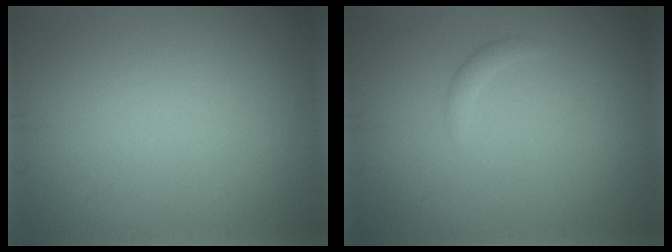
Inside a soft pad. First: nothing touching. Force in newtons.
{"total": 0.8, "press": 0.8, "slide": 0.0}